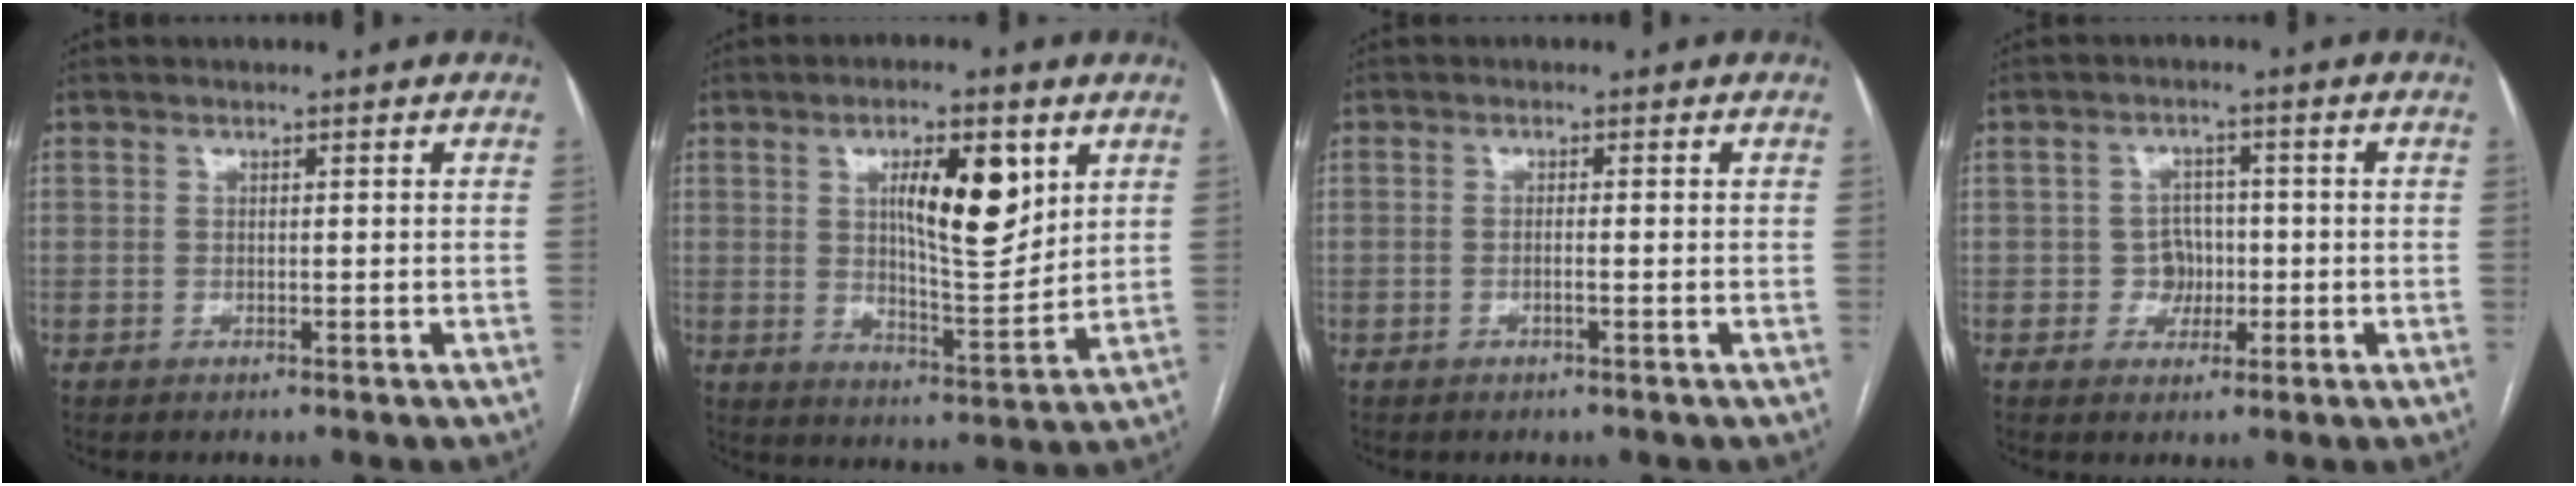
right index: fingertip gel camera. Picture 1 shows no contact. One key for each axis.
{"total": 11.5, "fx": 4.3, "fy": 3.1, "fz": 10.2, "tx": -0.164, "ty": -0.002, "tz": 0.074}
{"total": 0.9, "fx": -0.3, "fy": -0.2, "fz": 0.9, "tx": -0.016, "ty": 0.000, "tz": -0.006}
{"total": 3.6, "fx": -0.6, "fy": 3.4, "fz": 0.9, "tx": -0.002, "ty": 0.012, "tz": -0.005}